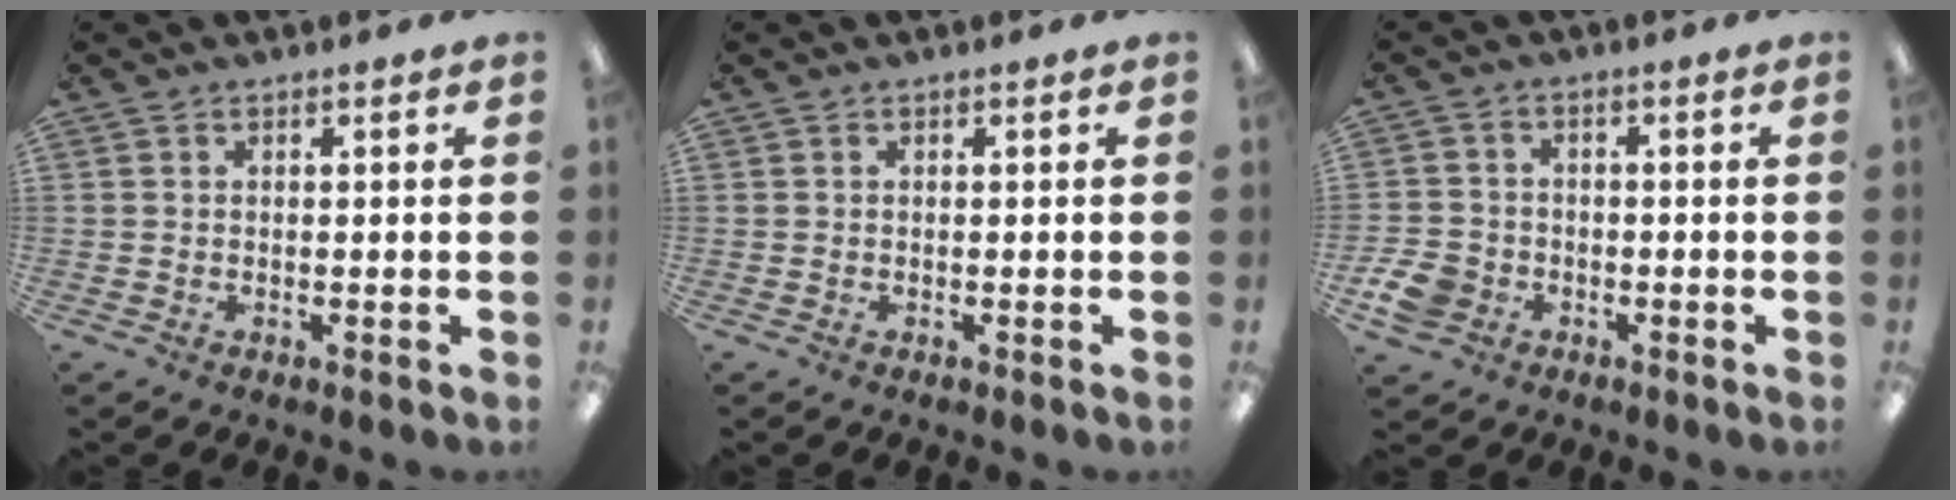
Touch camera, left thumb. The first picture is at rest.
{"total": 0.0}
{"total": 6.5, "force": [-2.6, 5.3, 2.8], "torque": [-0.061, 0.012, -0.049]}